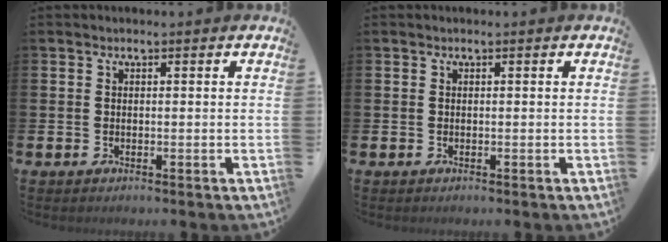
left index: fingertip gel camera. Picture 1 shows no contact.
{"total": 0.0}